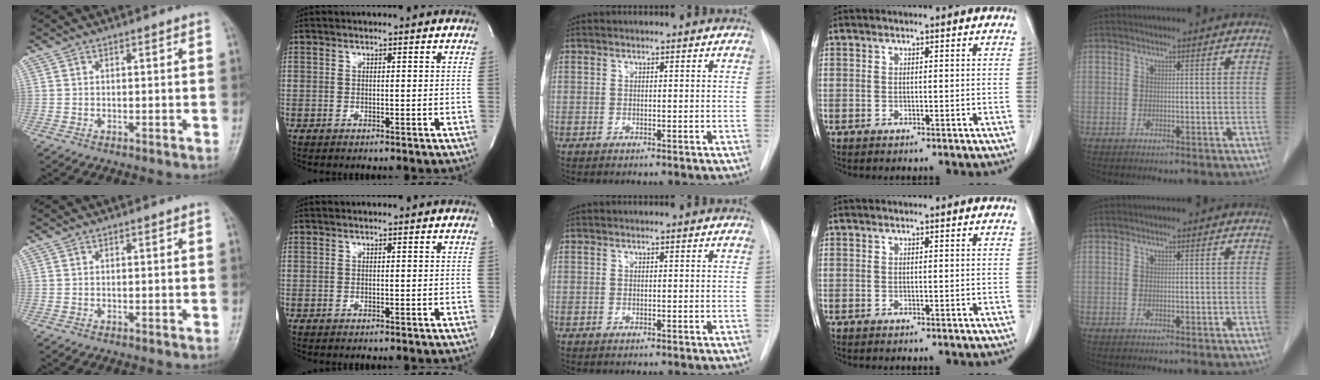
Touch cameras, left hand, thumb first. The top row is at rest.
{}